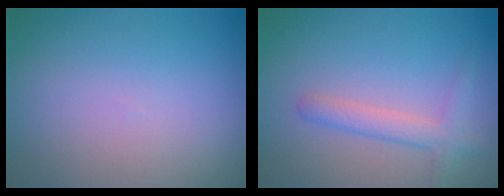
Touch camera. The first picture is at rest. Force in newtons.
{"total": 1.8, "press": 1.8, "slide": 0.2}